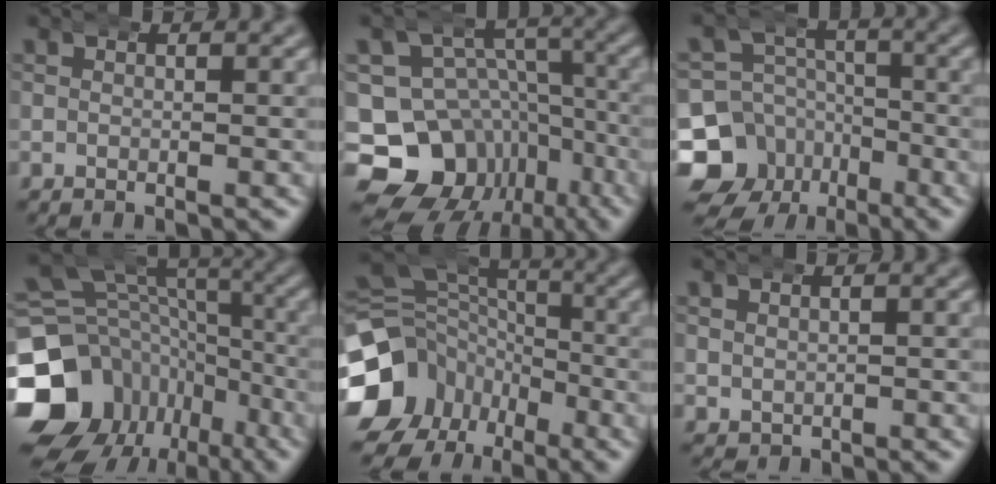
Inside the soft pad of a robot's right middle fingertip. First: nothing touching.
{"total": 21.3, "force": [-6.1, 18.4, 8.9], "torque": [-0.201, -0.110, -0.079]}
{"total": 13.9, "force": [-6.2, 11.8, 4.0], "torque": [-0.081, -0.069, -0.093]}
{"total": 16.4, "force": [-5.9, 13.2, 7.8], "torque": [-0.128, -0.051, -0.087]}
{"total": 12.8, "force": [-3.7, 11.1, 5.2], "torque": [-0.097, -0.047, -0.057]}
{"total": 1.1, "force": [0.4, 1.0, 0.3], "torque": [-0.004, -0.010, 0.021]}